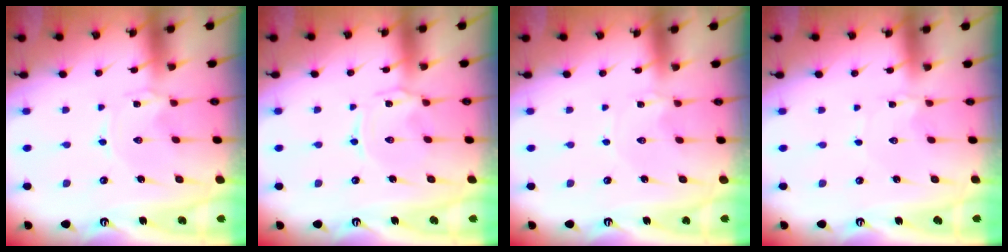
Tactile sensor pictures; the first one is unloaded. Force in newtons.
{"total": 1.2, "press": 1.1, "slide": 0.4}
{"total": 1.1, "press": 1.1, "slide": 0.2}
{"total": 0.8, "press": 0.8, "slide": 0.1}